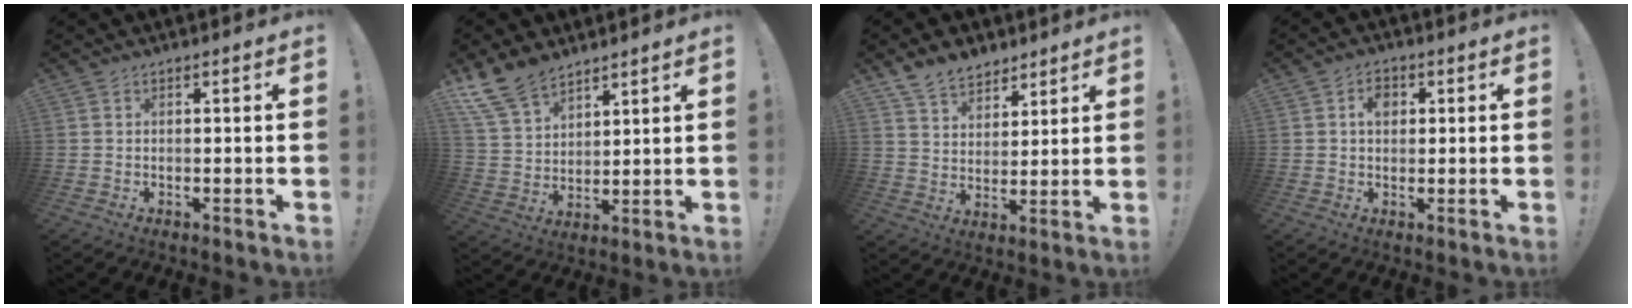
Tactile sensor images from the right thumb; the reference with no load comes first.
{"total": 12.3, "force": [9.4, 6.4, 4.5], "torque": [-0.094, -0.054, 0.185]}
{"total": 9.2, "force": [7.2, 5.2, 2.4], "torque": [-0.053, -0.043, 0.142]}
{"total": 4.5, "force": [0.9, 3.3, 2.9], "torque": [-0.033, 0.001, 0.011]}